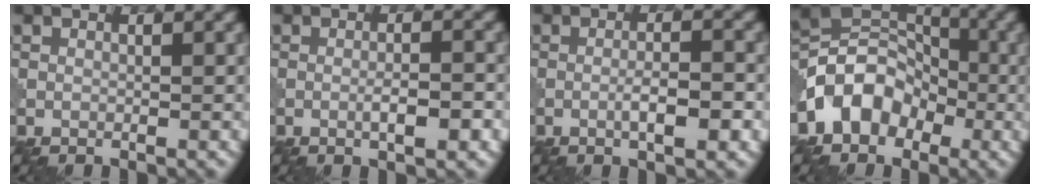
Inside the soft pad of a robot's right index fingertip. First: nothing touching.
{"total": 2.8, "force": [-0.9, 0.5, 2.6], "torque": [-0.040, 0.005, -0.015]}
{"total": 3.4, "force": [-1.2, 0.6, 3.1], "torque": [-0.052, 0.006, -0.021]}
{"total": 6.5, "force": [-2.7, 4.9, 3.3], "torque": [-0.044, 0.011, -0.066]}